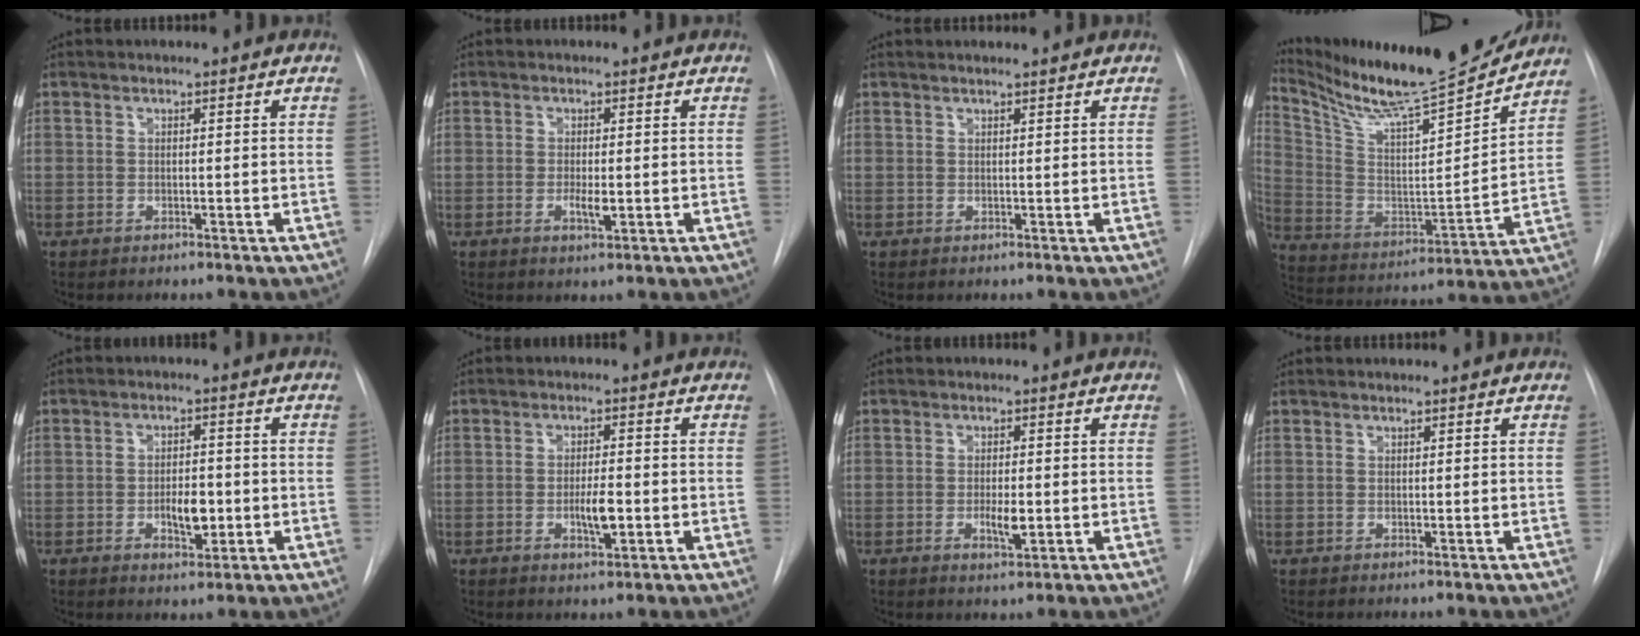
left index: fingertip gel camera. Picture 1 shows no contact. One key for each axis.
{"total": 2.3, "fx": -0.4, "fy": 0.6, "fz": 2.1, "tx": -0.041, "ty": -0.003, "tz": -0.006}
{"total": 2.5, "fx": 2.4, "fy": 0.0, "fz": 0.6, "tx": -0.009, "ty": 0.015, "tz": 0.033}
{"total": 20.6, "fx": 18.9, "fy": 0.7, "fz": 8.2, "tx": -0.160, "ty": -0.045, "tz": 0.307}
{"total": 4.7, "fx": -1.1, "fy": 2.1, "fz": 4.1, "tx": -0.063, "ty": 0.000, "tz": -0.013}
{"total": 4.0, "fx": -1.0, "fy": 1.0, "fz": 3.8, "tx": -0.066, "ty": -0.001, "tz": -0.013}
{"total": 3.1, "fx": -0.6, "fy": 0.9, "fz": 2.9, "tx": -0.051, "ty": -0.003, "tz": -0.007}
{"total": 0.7, "fx": 0.7, "fy": 0.0, "fz": 0.1, "tx": -0.003, "ty": 0.008, "tz": 0.012}